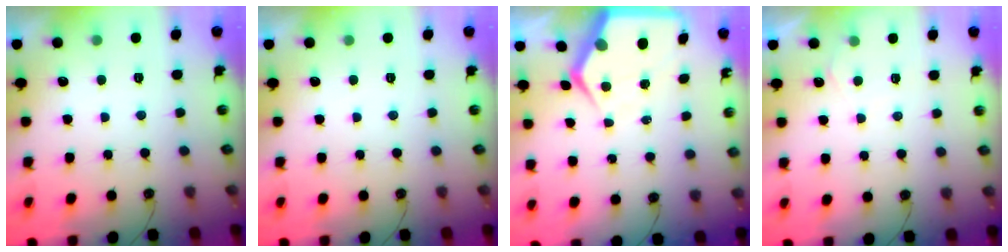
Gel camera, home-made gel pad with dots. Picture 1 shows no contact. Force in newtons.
{"total": 0.0}
{"total": 8.1, "press": 8.0, "slide": 0.8}
{"total": 4.0, "press": 4.0, "slide": 0.5}